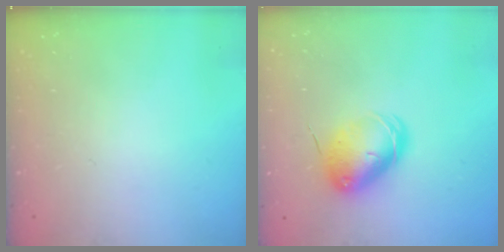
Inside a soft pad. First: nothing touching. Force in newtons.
{"total": 8.4, "press": 8.3, "slide": 1.4}